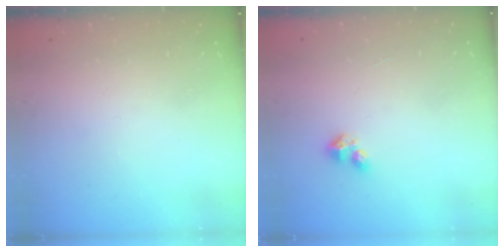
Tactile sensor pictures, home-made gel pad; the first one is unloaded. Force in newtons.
{"total": 3.2, "press": 3.2, "slide": 0.3}